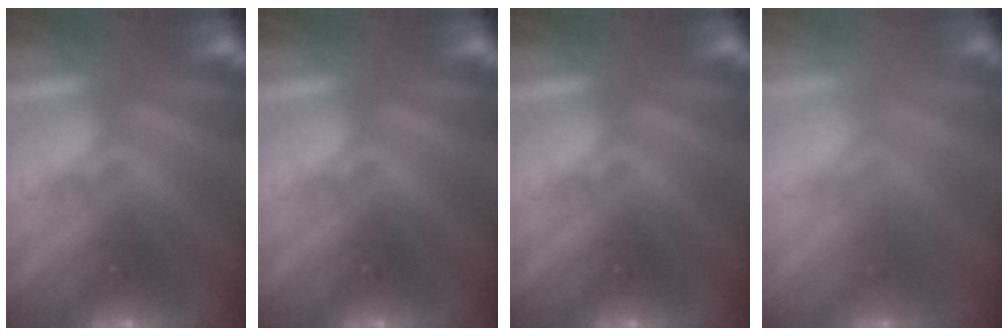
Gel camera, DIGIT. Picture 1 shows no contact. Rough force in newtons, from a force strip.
{"total": 0.0}
{"total": 0.0}
{"total": 9.1}